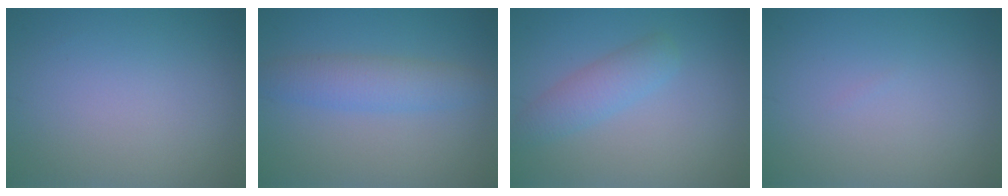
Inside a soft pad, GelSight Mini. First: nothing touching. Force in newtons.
{"total": 3.4, "press": 3.4, "slide": 0.1}
{"total": 2.9, "press": 2.9, "slide": 0.1}
{"total": 0.0}